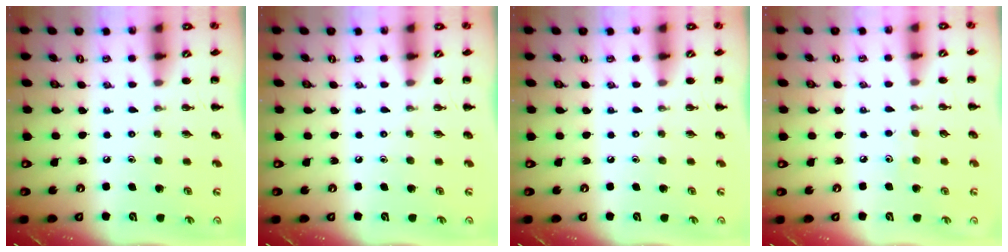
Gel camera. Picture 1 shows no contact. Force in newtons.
{"total": 0.0}
{"total": 0.0}
{"total": 4.4, "press": 4.3, "slide": 1.0}